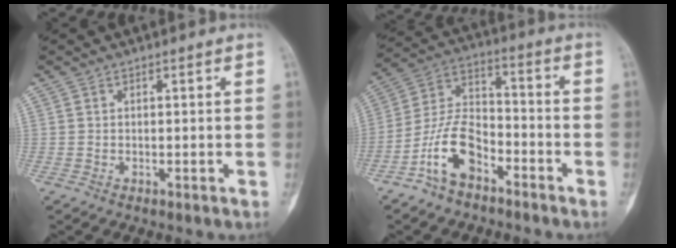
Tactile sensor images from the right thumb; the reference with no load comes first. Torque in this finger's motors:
{"motor_torque": [0.43, 0.54, 0.12, -0.13, 0.08]}